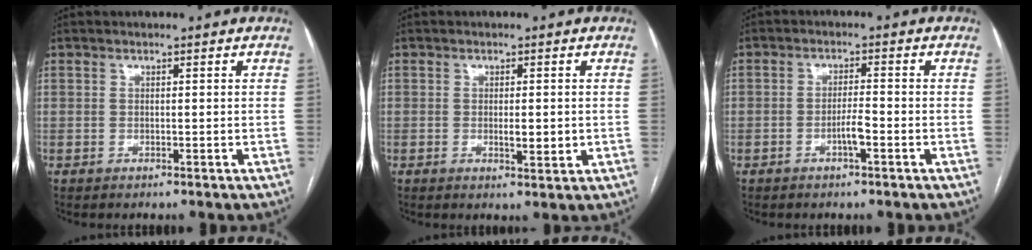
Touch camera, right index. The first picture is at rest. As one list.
[{"total": 2.9, "force": [-0.2, 0.9, 2.8], "torque": [-0.044, -0.004, -0.001]}, {"total": 2.8, "force": [-1.2, 0.3, 2.4], "torque": [-0.044, 0.002, -0.022]}]